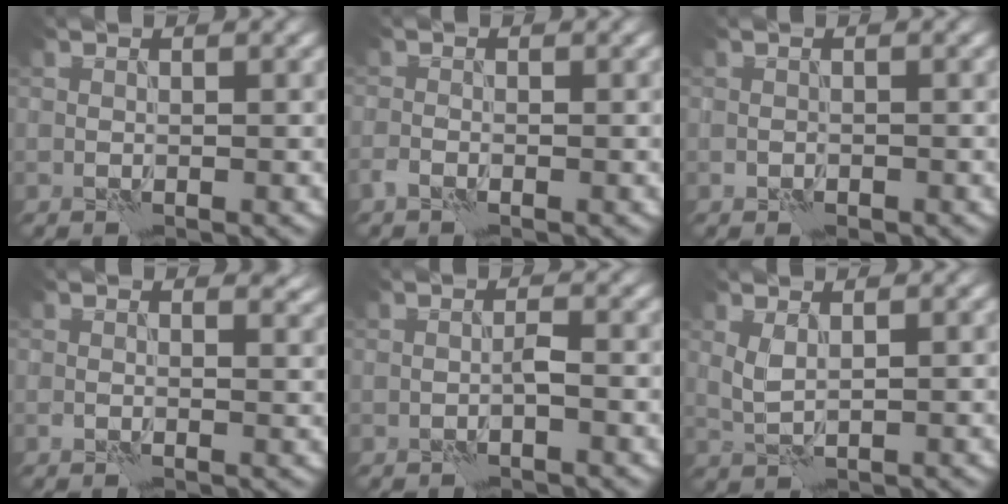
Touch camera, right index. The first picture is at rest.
{"total": 1.3, "force": [-1.0, 0.5, 0.7], "torque": [-0.016, 0.000, -0.023]}
{"total": 1.2, "force": [-0.9, 0.7, 0.5], "torque": [-0.009, -0.001, -0.018]}
{"total": 2.0, "force": [0.7, 1.2, 1.4], "torque": [-0.018, -0.007, 0.008]}
{"total": 0.8, "force": [-0.4, -0.2, 0.6], "torque": [-0.009, 0.005, -0.008]}
{"total": 1.4, "force": [0.9, 0.3, 1.1], "torque": [-0.029, 0.000, 0.021]}